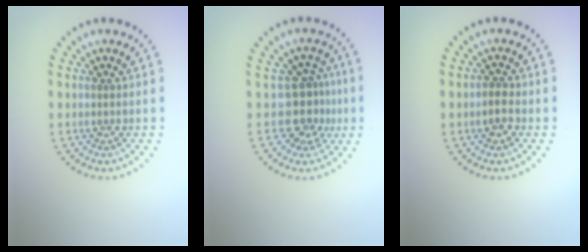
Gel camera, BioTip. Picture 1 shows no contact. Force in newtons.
{"total": 3.5, "press": 2.7, "slide": 2.2}
{"total": 2.1, "press": 2.0, "slide": 0.4}